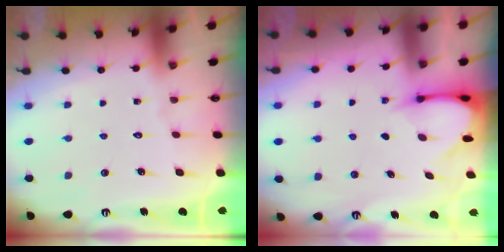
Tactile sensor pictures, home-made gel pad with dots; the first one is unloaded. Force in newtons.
{"total": 3.4, "press": 3.4, "slide": 0.3}